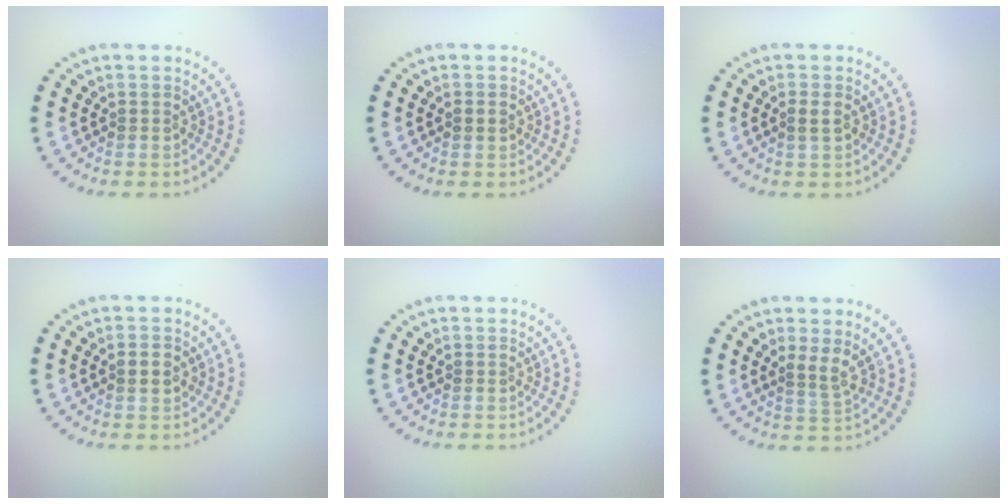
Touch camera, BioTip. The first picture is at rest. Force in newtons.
{"total": 1.1, "press": 1.1, "slide": 0.1}
{"total": 1.1, "press": 1.0, "slide": 0.4}
{"total": 1.9, "press": 1.9, "slide": 0.1}
{"total": 0.0}
{"total": 1.7, "press": 1.1, "slide": 1.3}